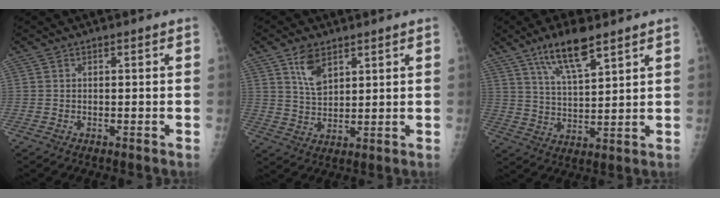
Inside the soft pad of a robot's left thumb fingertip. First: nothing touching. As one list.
[{"total": 6.4, "force": [3.6, 3.5, 3.9], "torque": [-0.053, -0.022, 0.074]}, {"total": 10.3, "force": [6.8, 3.0, 7.2], "torque": [-0.114, -0.030, 0.128]}]